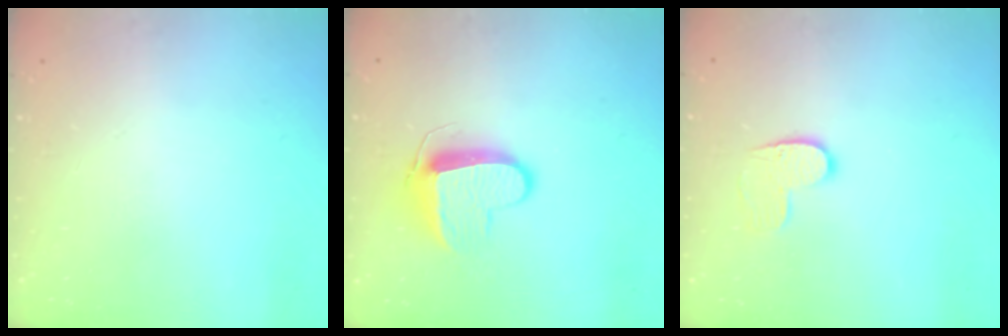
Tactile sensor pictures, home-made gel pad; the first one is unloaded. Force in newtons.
{"total": 9.8, "press": 9.8, "slide": 0.1}
{"total": 6.1, "press": 6.1, "slide": 0.5}